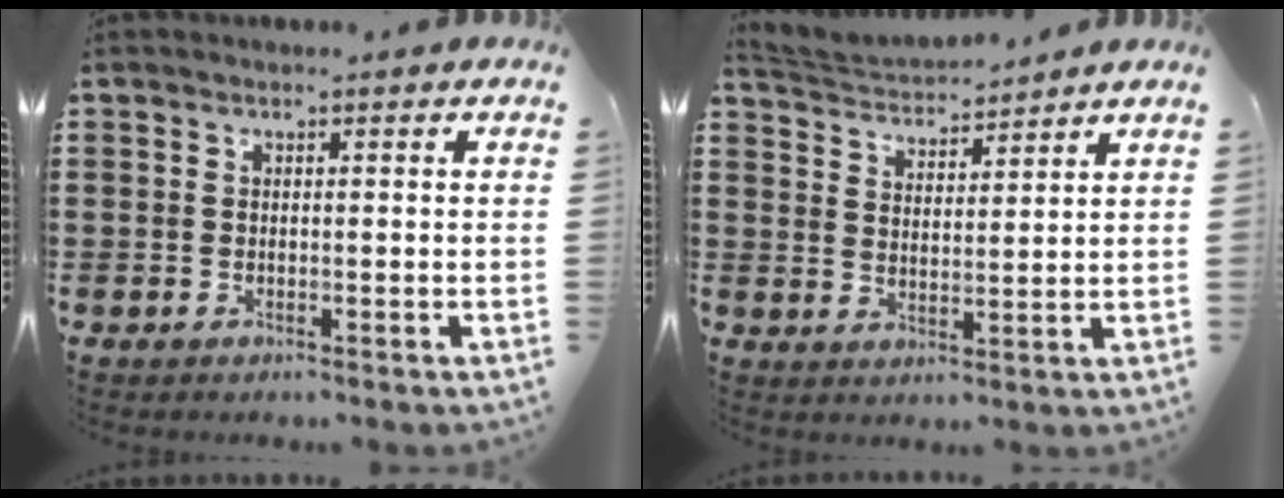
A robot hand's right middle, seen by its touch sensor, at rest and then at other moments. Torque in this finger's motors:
{"motor_torque": [0.12, 0.04, -0.16, -0.06]}